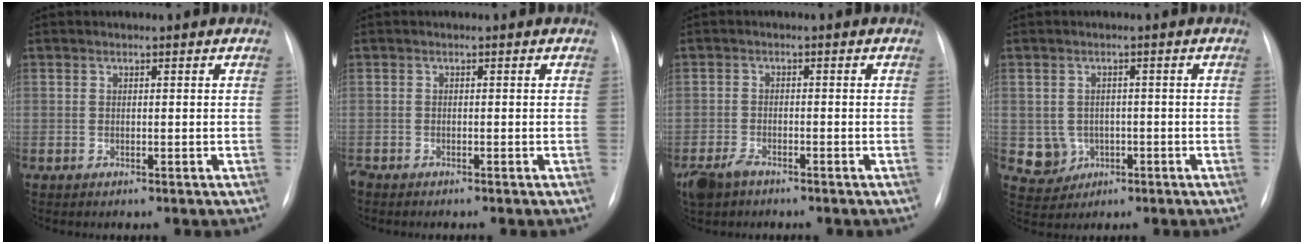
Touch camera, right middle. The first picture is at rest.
{"total": 1.6, "force": [-1.5, 0.4, 0.5], "torque": [-0.010, -0.004, -0.025]}
{"total": 4.4, "force": [-3.2, 1.9, 2.2], "torque": [-0.052, -0.007, -0.055]}
{"total": 4.1, "force": [-0.8, 4.0, 0.7], "torque": [-0.006, 0.008, -0.004]}